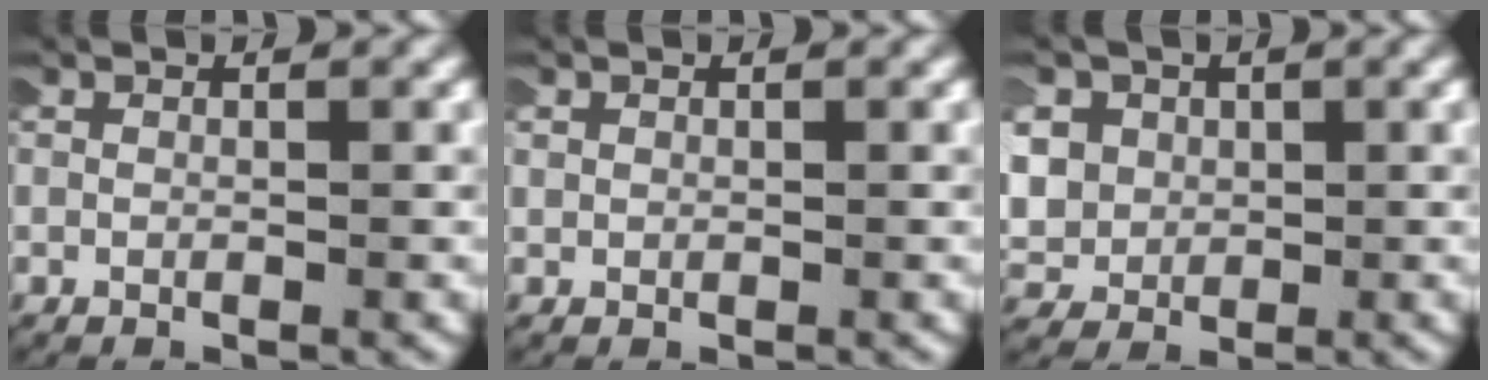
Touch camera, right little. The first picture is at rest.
{"total": 0.6, "force": [0.2, 0.5, 0.1], "torque": [-0.003, 0.002, 0.003]}
{"total": 6.6, "force": [0.7, 6.0, 2.8], "torque": [-0.087, -0.009, 0.009]}